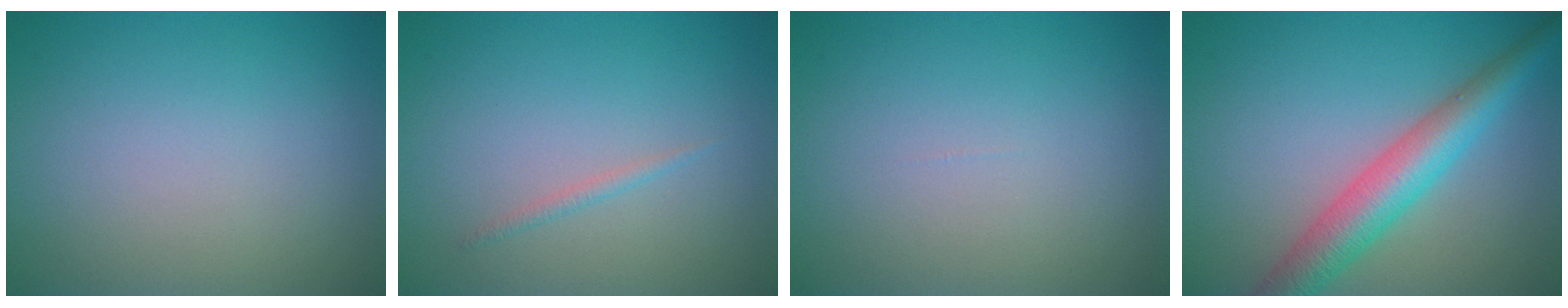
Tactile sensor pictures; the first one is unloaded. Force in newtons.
{"total": 0.7, "press": 0.7, "slide": 0.1}
{"total": 0.0}
{"total": 5.6, "press": 5.6, "slide": 0.2}